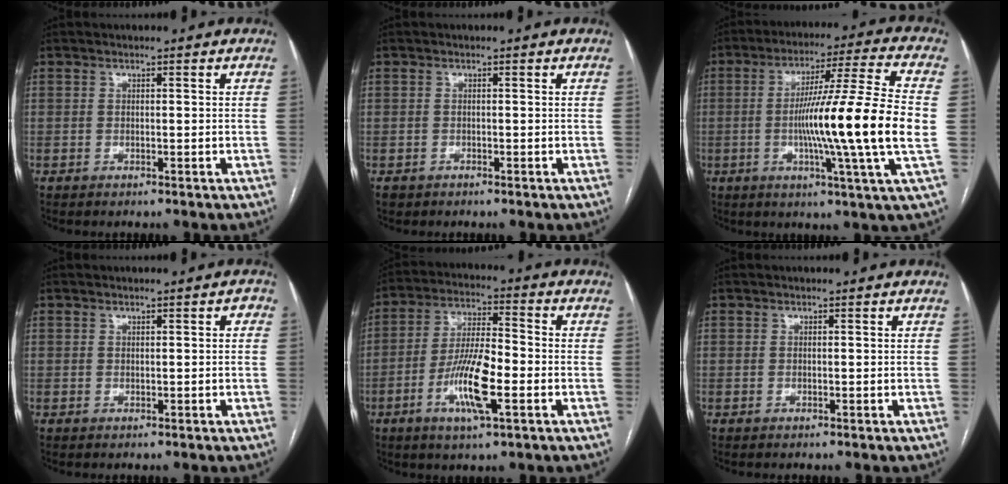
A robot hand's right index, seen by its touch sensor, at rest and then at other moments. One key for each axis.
{"total": 1.1, "fx": -0.6, "fy": 0.9, "fz": 0.0, "tx": -0.008, "ty": 0.003, "tz": -0.008}
{"total": 18.8, "fx": -2.1, "fy": -2.0, "fz": 18.6, "tx": -0.305, "ty": -0.012, "tz": -0.050}
{"total": 1.0, "fx": 0.4, "fy": 0.6, "fz": 0.7, "tx": -0.001, "ty": 0.009, "tz": 0.008}
{"total": 11.3, "fx": -3.8, "fy": 2.1, "fz": 10.4, "tx": -0.203, "ty": -0.003, "tz": -0.071}
{"total": 0.0}